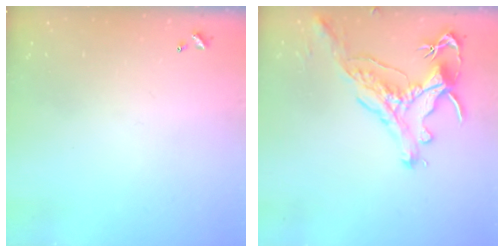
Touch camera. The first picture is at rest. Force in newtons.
{"total": 1.2, "press": 0.9, "slide": 0.9}